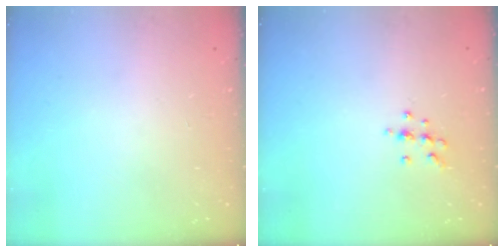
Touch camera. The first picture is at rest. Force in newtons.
{"total": 7.1, "press": 7.0, "slide": 1.3}